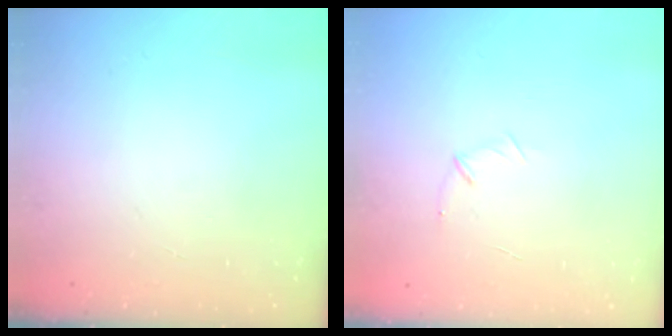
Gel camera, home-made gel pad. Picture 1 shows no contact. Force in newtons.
{"total": 5.2, "press": 5.0, "slide": 1.1}